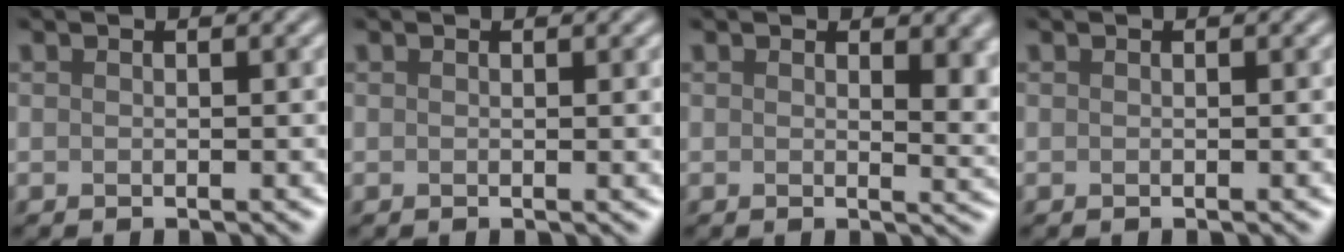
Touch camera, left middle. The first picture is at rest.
{"total": 0.8, "force": [0.1, 0.2, 0.8], "torque": [-0.006, 0.001, -0.001]}
{"total": 3.6, "force": [1.3, 1.6, 2.9], "torque": [-0.029, -0.007, 0.021]}
{"total": 0.0}